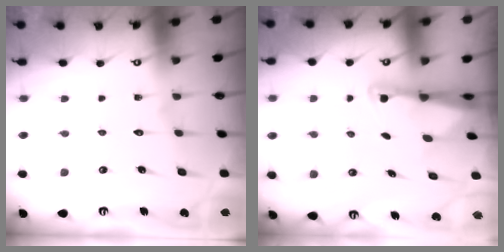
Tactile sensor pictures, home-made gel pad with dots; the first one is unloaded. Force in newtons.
{"total": 2.6, "press": 2.6, "slide": 0.5}